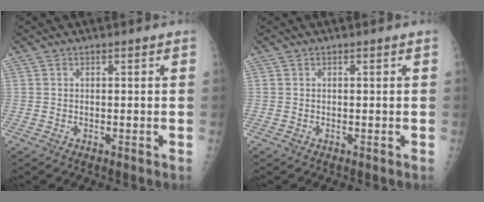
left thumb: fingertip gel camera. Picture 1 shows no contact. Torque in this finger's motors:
{"motor_torque": [0.00, 0.00, 0.00, 0.00, 0.00]}